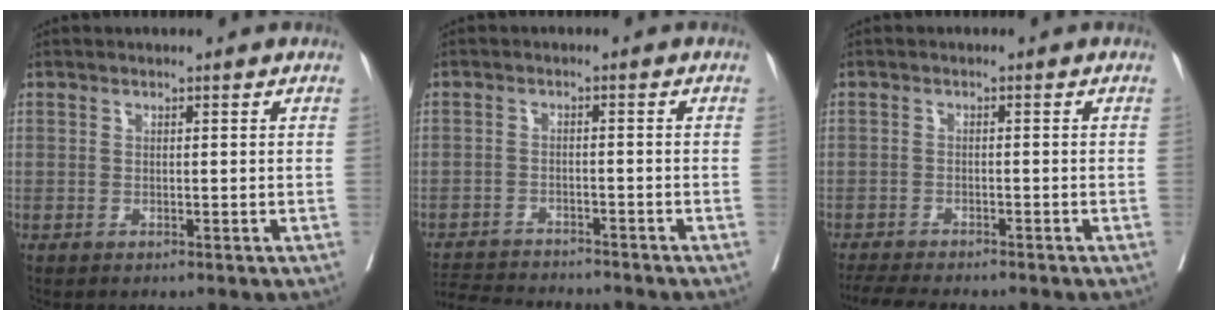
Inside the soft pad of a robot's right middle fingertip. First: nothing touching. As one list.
[{"total": 8.5, "force": [-8.3, 0.8, 1.8], "torque": [-0.031, -0.004, -0.132]}, {"total": 7.6, "force": [-6.9, 1.0, 3.1], "torque": [-0.047, -0.013, -0.108]}]